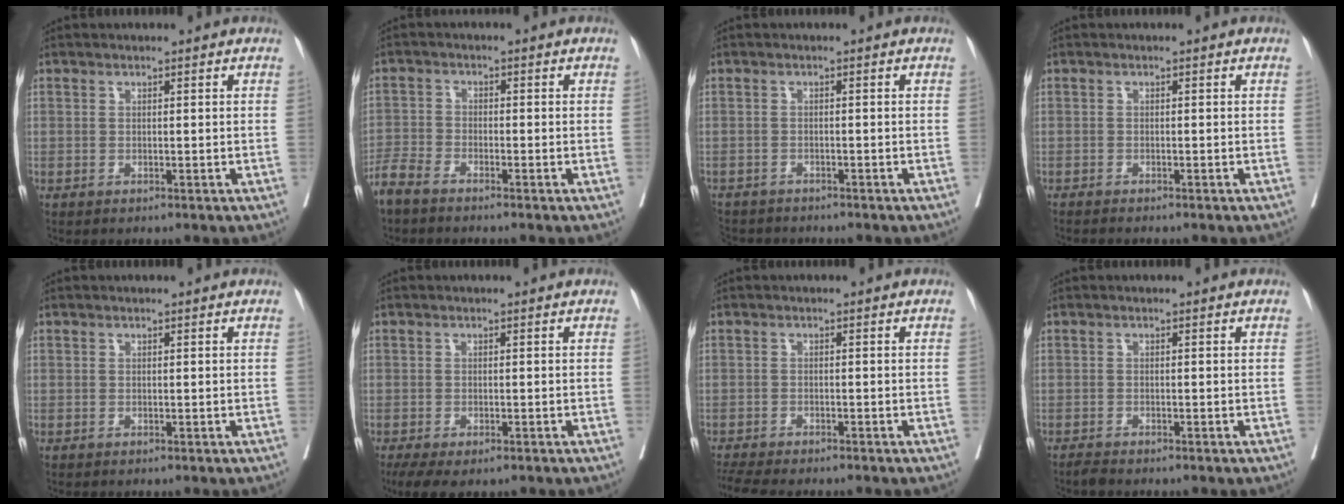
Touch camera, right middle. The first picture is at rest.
{"total": 3.8, "force": [-3.5, 0.8, 1.4], "torque": [-0.031, -0.009, -0.073]}
{"total": 5.8, "force": [-5.3, 2.2, 0.9], "torque": [-0.023, -0.009, -0.084]}
{"total": 1.7, "force": [-1.7, 0.0, 0.4], "torque": [-0.013, -0.006, -0.029]}
{"total": 0.0}
{"total": 5.3, "force": [-3.5, 2.3, 3.2], "torque": [-0.057, -0.015, -0.057]}
{"total": 6.2, "force": [-5.6, 0.8, 2.6], "torque": [-0.048, -0.011, -0.092]}
{"total": 1.3, "force": [-1.2, -0.1, 0.3], "torque": [-0.015, -0.005, -0.022]}